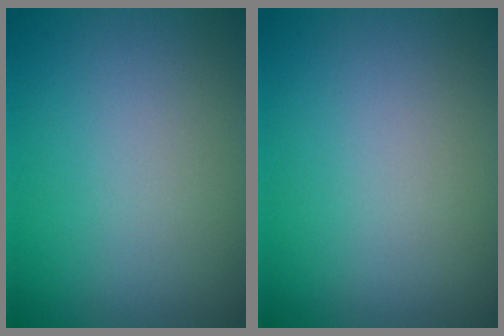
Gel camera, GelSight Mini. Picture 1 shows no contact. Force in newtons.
{"total": 0.0}